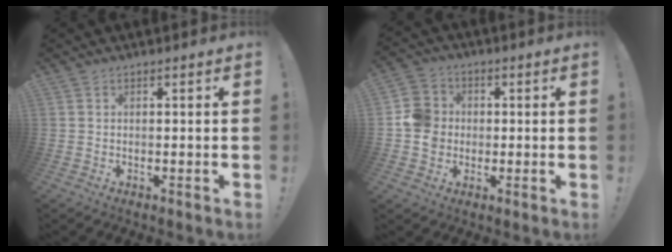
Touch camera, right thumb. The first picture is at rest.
{"total": 9.5, "force": [-0.9, 8.7, 3.8], "torque": [-0.058, 0.022, -0.011]}